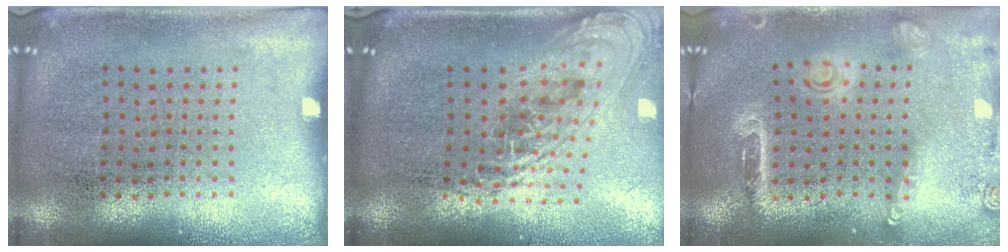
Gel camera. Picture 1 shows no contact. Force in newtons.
{"total": 2.3, "press": 1.7, "slide": 1.6}
{"total": 1.6, "press": 1.5, "slide": 0.6}